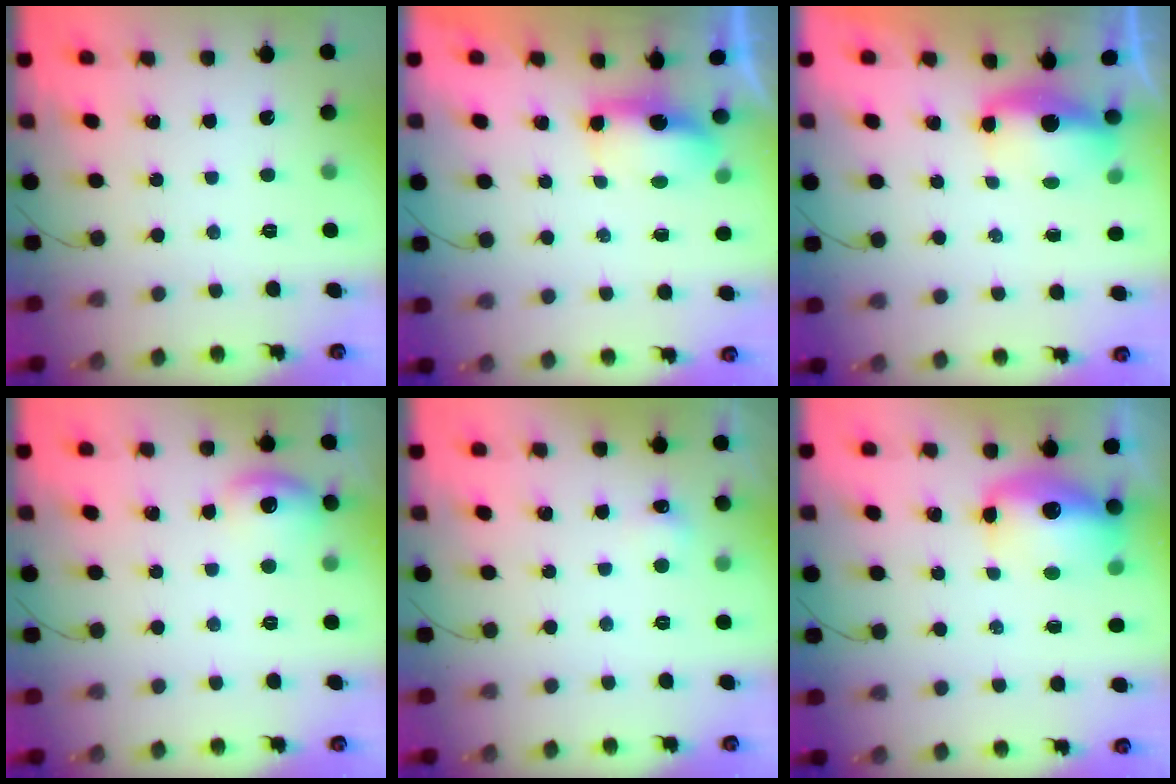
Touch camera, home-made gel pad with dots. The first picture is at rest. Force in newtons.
{"total": 5.4, "press": 5.4, "slide": 0.1}
{"total": 5.5, "press": 5.5, "slide": 0.5}
{"total": 8.3, "press": 8.2, "slide": 1.4}
{"total": 4.3, "press": 4.2, "slide": 1.0}
{"total": 11.3, "press": 11.0, "slide": 2.5}